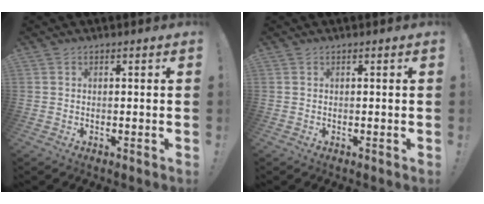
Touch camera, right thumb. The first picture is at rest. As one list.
[{"total": 0.0}]